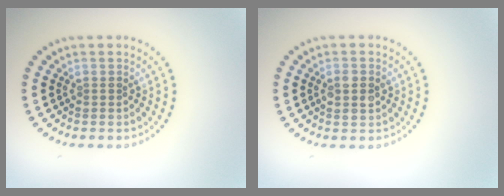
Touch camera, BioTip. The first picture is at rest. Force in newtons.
{"total": 1.7, "press": 1.6, "slide": 0.2}